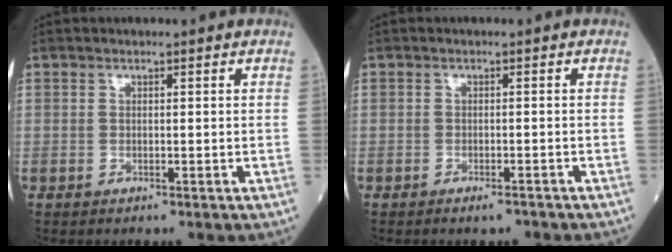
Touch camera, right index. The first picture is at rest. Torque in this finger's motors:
{"motor_torque": [-0.09, -0.09, 0.08, -0.01]}